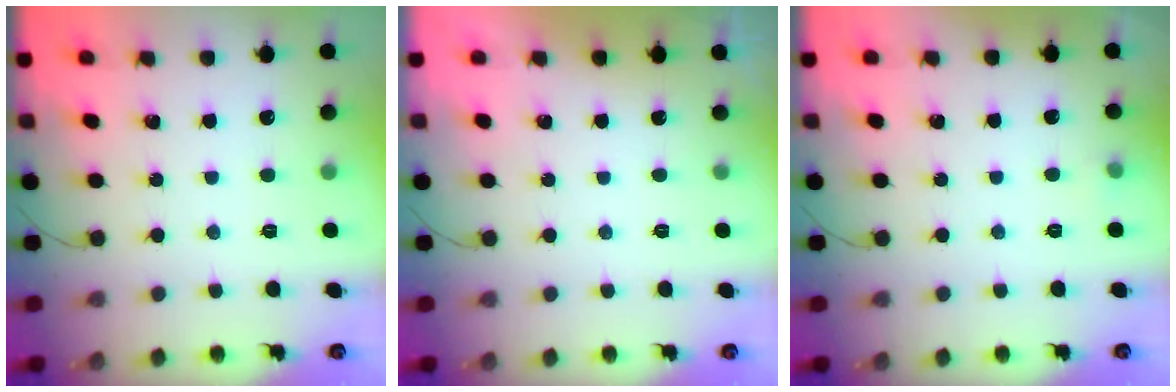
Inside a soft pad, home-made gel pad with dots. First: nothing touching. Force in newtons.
{"total": 0.0}
{"total": 3.2, "press": 2.6, "slide": 1.8}